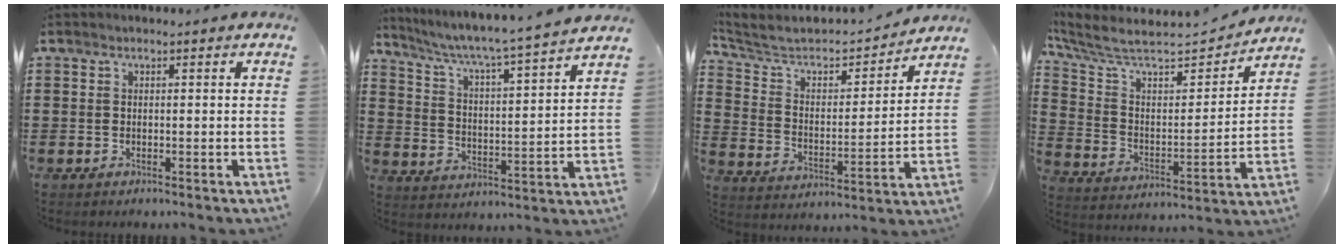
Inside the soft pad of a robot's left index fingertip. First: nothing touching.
{"total": 4.7, "force": [4.1, -0.8, 2.1], "torque": [-0.062, -0.042, 0.057]}
{"total": 5.0, "force": [4.1, 2.1, 2.1], "torque": [-0.067, -0.030, 0.060]}
{"total": 7.1, "force": [6.2, 1.7, 3.2], "torque": [-0.095, -0.048, 0.100]}